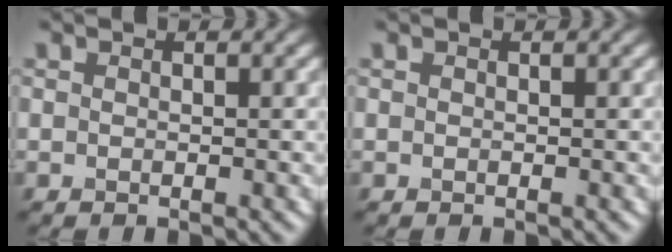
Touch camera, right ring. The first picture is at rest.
{"total": 0.0}